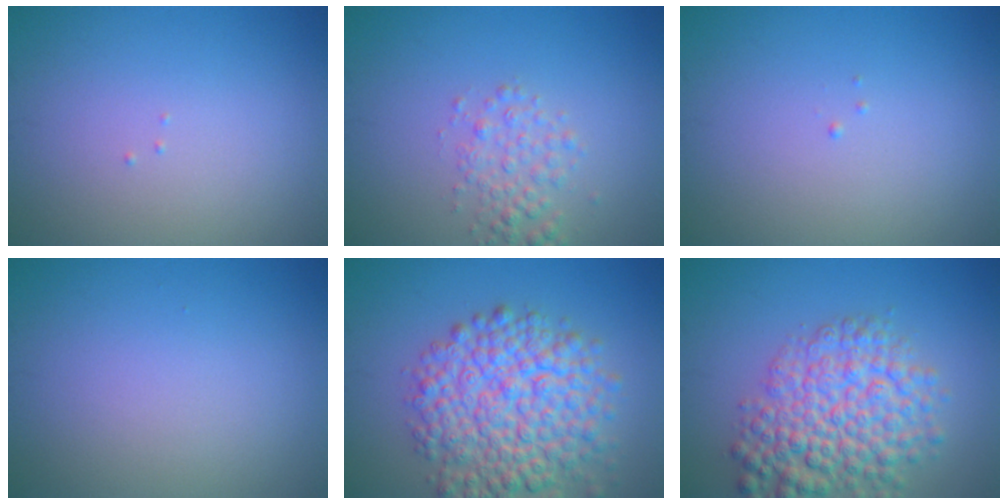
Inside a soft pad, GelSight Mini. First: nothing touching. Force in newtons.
{"total": 2.2, "press": 2.2, "slide": 0.1}
{"total": 0.0}
{"total": 0.0}
{"total": 9.0, "press": 9.0, "slide": 0.3}
{"total": 7.3, "press": 7.3, "slide": 0.3}